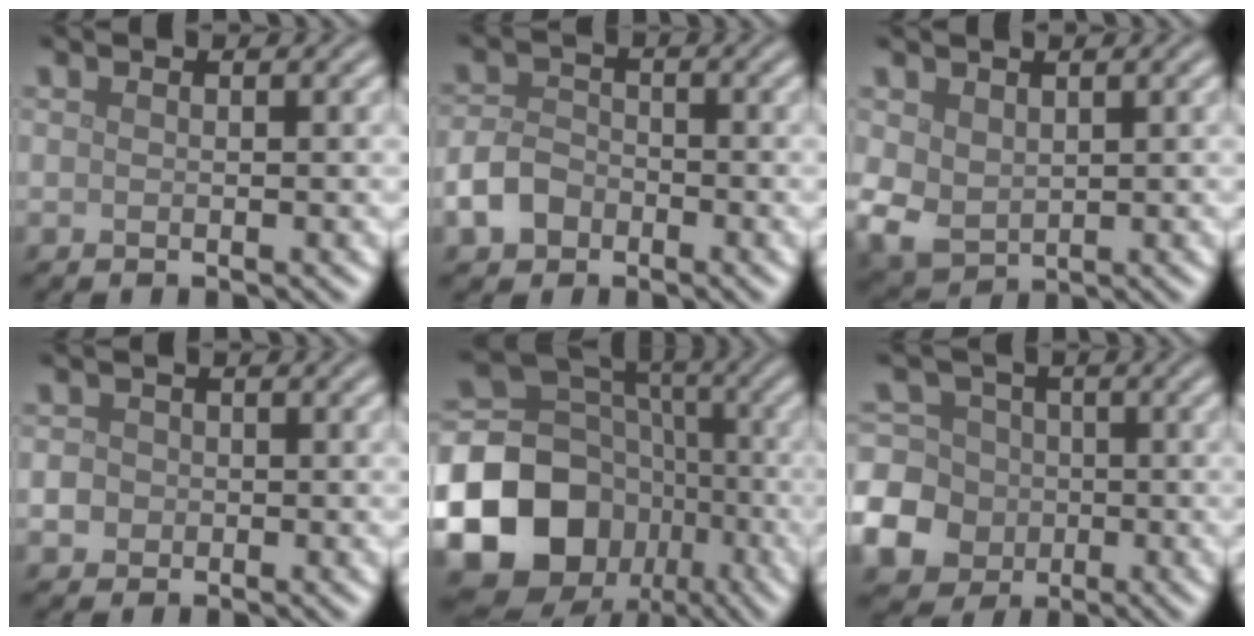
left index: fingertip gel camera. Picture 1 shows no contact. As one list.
[{"total": 3.4, "force": [-1.8, 2.4, 1.5], "torque": [-0.031, 0.001, -0.042]}, {"total": 3.7, "force": [0.7, 2.8, 2.3], "torque": [-0.059, -0.004, 0.018]}, {"total": 2.1, "force": [-0.2, 1.9, 0.7], "torque": [-0.001, 0.009, -0.010]}, {"total": 18.8, "force": [-6.4, 15.9, 7.6], "torque": [-0.178, -0.025, -0.128]}, {"total": 13.8, "force": [-4.1, 12.6, 3.8], "torque": [-0.117, -0.019, -0.094]}]